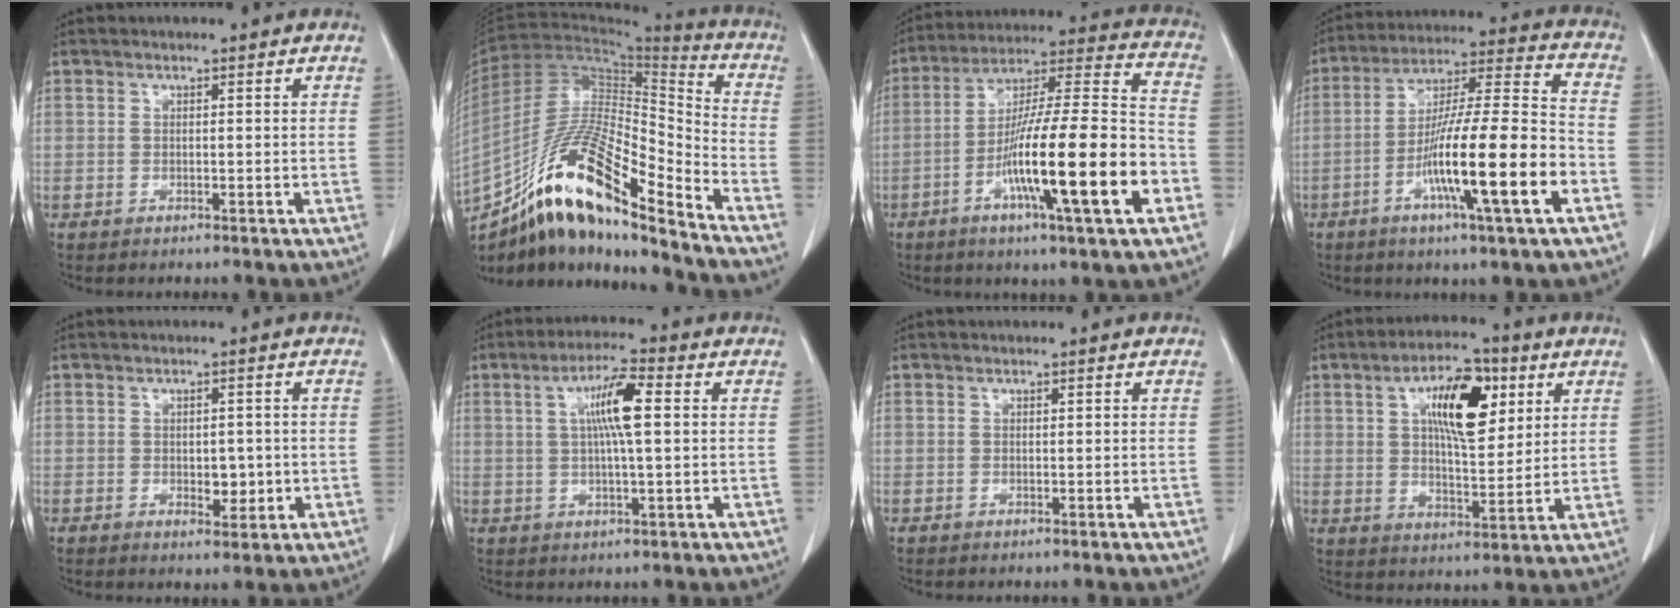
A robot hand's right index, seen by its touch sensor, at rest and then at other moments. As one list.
[{"total": 21.6, "force": [-15.1, 2.9, 15.1], "torque": [-0.291, -0.011, -0.274]}, {"total": 21.7, "force": [-7.4, 1.2, 20.4], "torque": [-0.324, -0.010, -0.122]}, {"total": 18.4, "force": [-6.5, 0.5, 17.2], "torque": [-0.295, -0.008, -0.108]}, {"total": 3.3, "force": [-0.3, 1.9, 2.7], "torque": [-0.029, 0.001, 0.007]}, {"total": 7.5, "force": [1.6, 0.6, 7.3], "torque": [-0.135, 0.009, 0.026]}, {"total": 0.0}, {"total": 18.3, "force": [6.7, 9.3, 14.2], "torque": [-0.224, 0.027, 0.107]}]